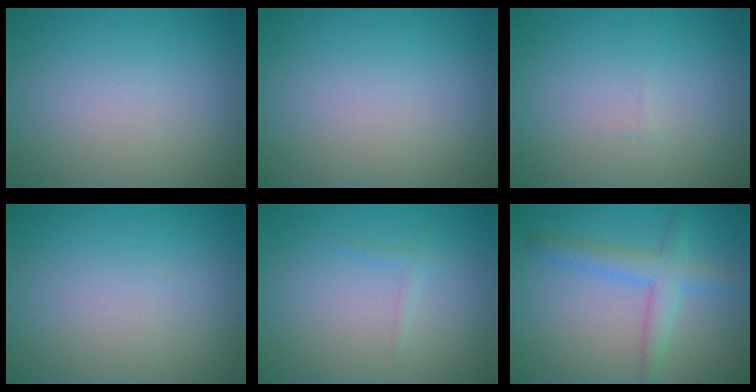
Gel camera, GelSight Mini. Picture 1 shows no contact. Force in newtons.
{"total": 0.0}
{"total": 0.0}
{"total": 0.0}
{"total": 0.8, "press": 0.8, "slide": 0.1}
{"total": 3.4, "press": 3.4, "slide": 0.2}